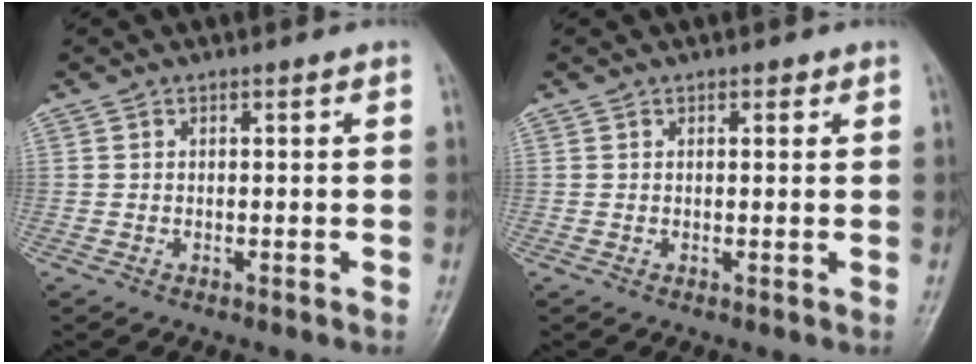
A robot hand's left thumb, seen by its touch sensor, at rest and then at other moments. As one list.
[{"total": 1.2, "force": [0.7, 0.7, 0.6], "torque": [0.002, -0.001, 0.006]}]